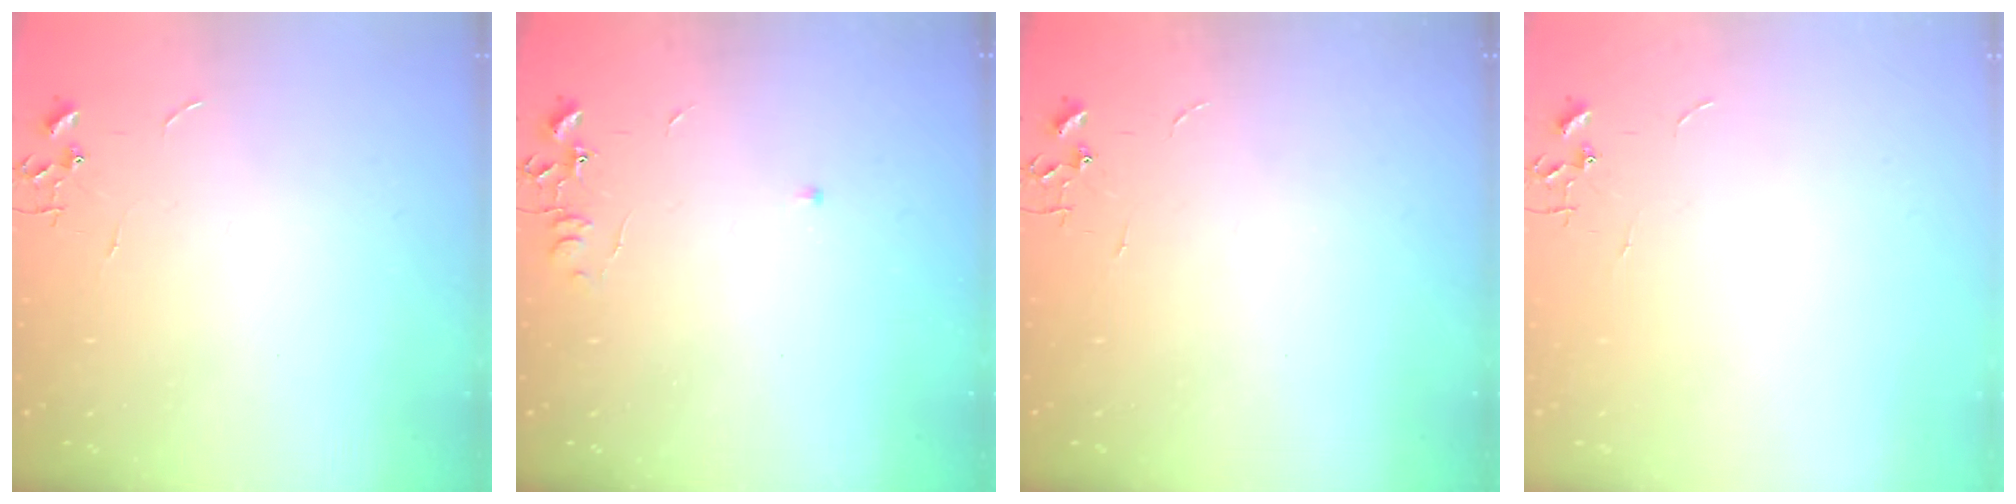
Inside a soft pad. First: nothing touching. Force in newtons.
{"total": 4.9, "press": 4.9, "slide": 0.6}
{"total": 0.0}
{"total": 0.0}